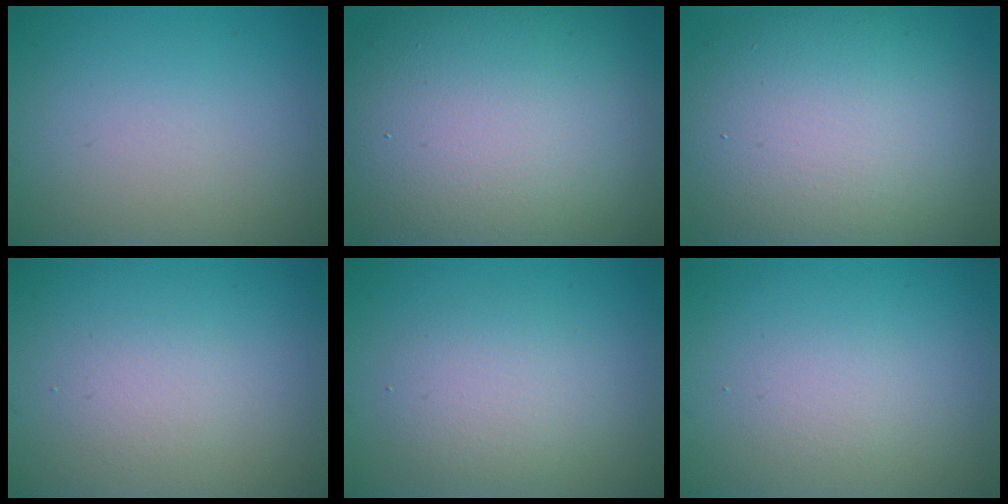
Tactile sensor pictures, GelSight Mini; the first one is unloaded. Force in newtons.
{"total": 18.0, "press": 18.0, "slide": 0.8}
{"total": 13.4, "press": 13.4, "slide": 0.5}
{"total": 1.5, "press": 1.5, "slide": 0.2}
{"total": 2.9, "press": 2.9, "slide": 0.2}
{"total": 1.3, "press": 1.3, "slide": 0.0}